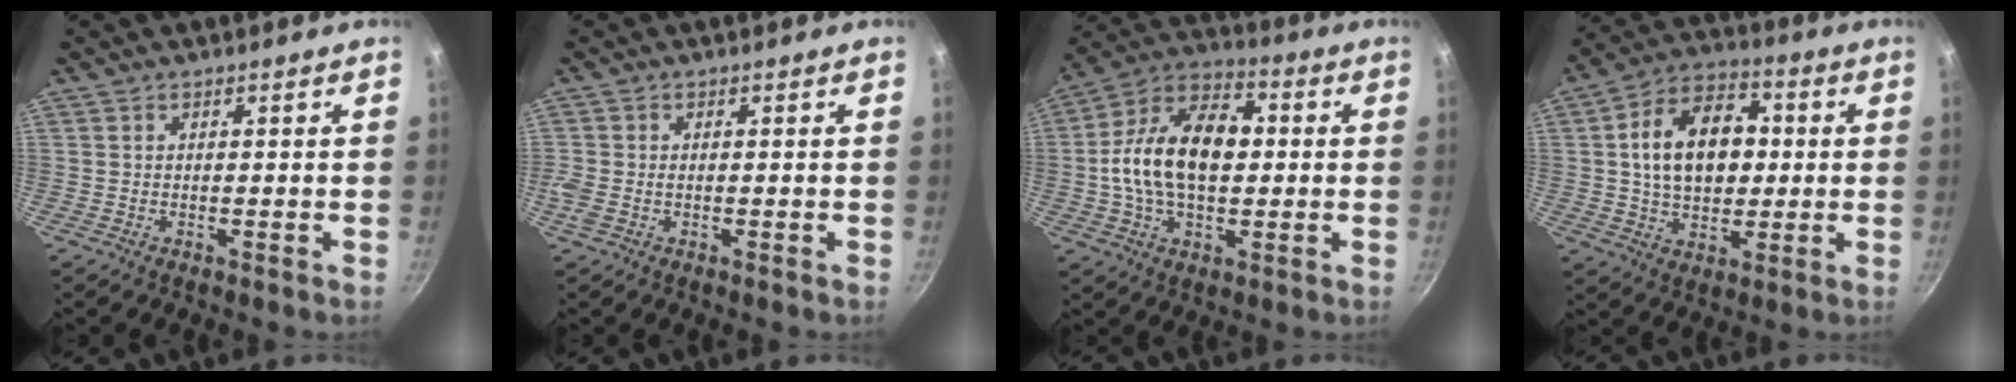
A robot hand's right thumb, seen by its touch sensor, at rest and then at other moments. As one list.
[{"total": 3.0, "force": [-0.9, 2.0, 2.1], "torque": [-0.053, 0.001, -0.020]}, {"total": 18.1, "force": [0.5, 11.2, 14.2], "torque": [-0.225, 0.031, -0.008]}, {"total": 16.2, "force": [1.7, 11.0, 11.7], "torque": [-0.160, 0.020, 0.020]}]